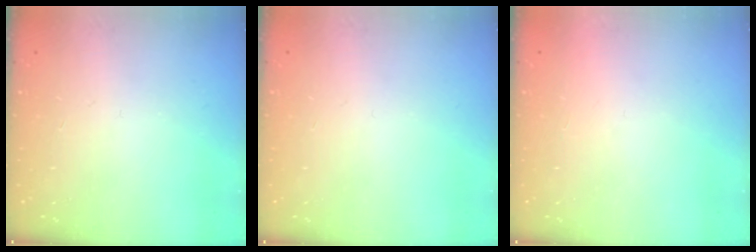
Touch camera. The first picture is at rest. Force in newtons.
{"total": 0.0}
{"total": 1.5, "press": 1.5, "slide": 0.1}